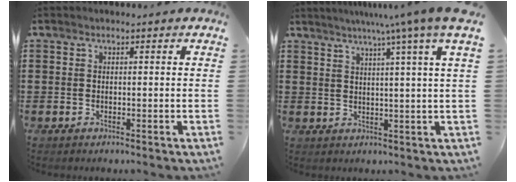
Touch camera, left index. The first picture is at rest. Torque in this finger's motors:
{"motor_torque": [1.27, -0.87, 0.73, 0.20]}